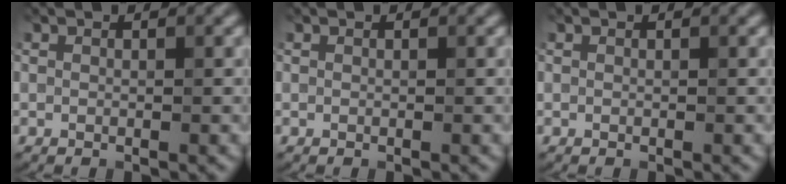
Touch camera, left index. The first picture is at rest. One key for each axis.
{"total": 0.0}
{"total": 0.0}